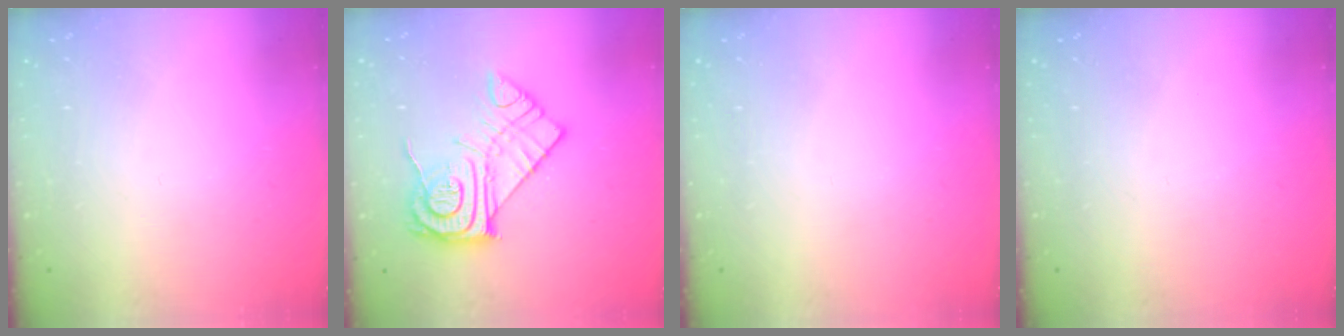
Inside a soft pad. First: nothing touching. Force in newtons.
{"total": 14.9, "press": 14.8, "slide": 1.2}
{"total": 0.0}
{"total": 0.0}